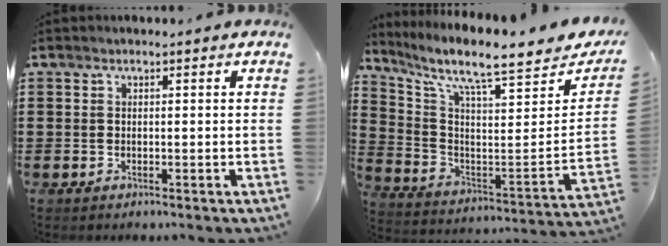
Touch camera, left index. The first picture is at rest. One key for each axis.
{"total": 8.1, "fx": 7.0, "fy": 0.2, "fz": 4.1, "tx": -0.100, "ty": -0.073, "tz": 0.107}